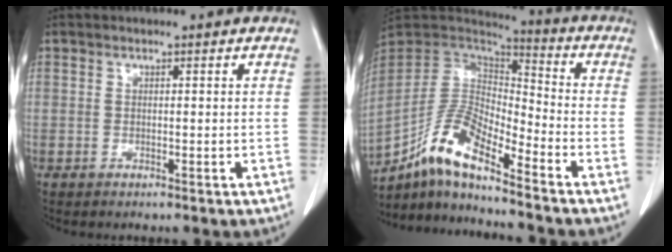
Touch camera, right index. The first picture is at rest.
{"total": 12.3, "force": [-8.8, 2.4, 8.3], "torque": [-0.173, 0.018, -0.167]}